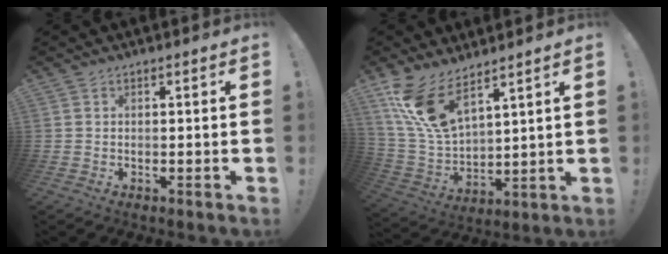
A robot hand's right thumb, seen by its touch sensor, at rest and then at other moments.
{"total": 14.8, "force": [10.2, 6.0, 8.7], "torque": [-0.183, -0.064, 0.194]}